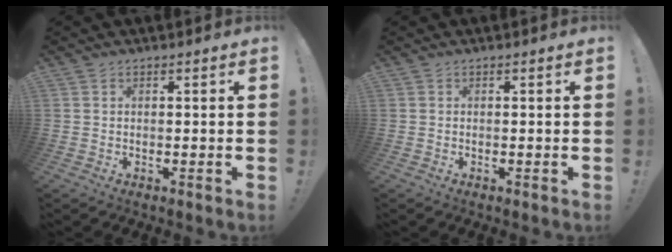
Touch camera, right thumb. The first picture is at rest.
{"total": 0.0}